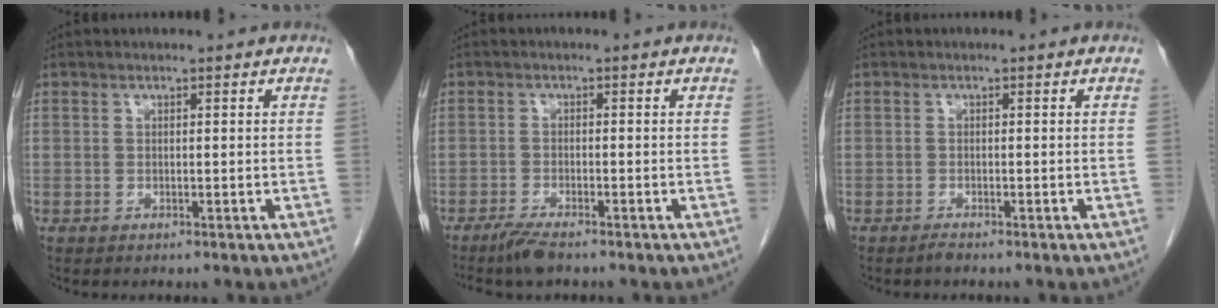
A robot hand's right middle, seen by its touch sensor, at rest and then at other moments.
{"total": 3.5, "force": [-2.8, 0.4, 2.0], "torque": [-0.043, -0.008, -0.053]}
{"total": 0.7, "force": [-0.7, 0.0, 0.3], "torque": [-0.007, -0.001, -0.012]}